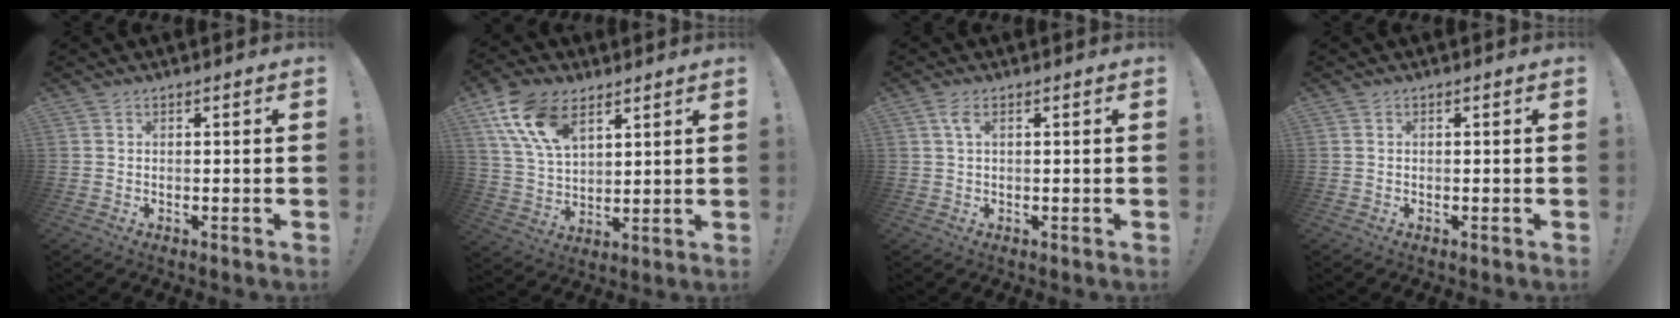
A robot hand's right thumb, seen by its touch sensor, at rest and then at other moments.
{"total": 15.4, "force": [8.5, 9.0, 9.2], "torque": [-0.178, -0.025, 0.161]}
{"total": 2.7, "force": [1.0, 0.9, 2.3], "torque": [-0.042, 0.000, 0.015]}
{"total": 0.0}